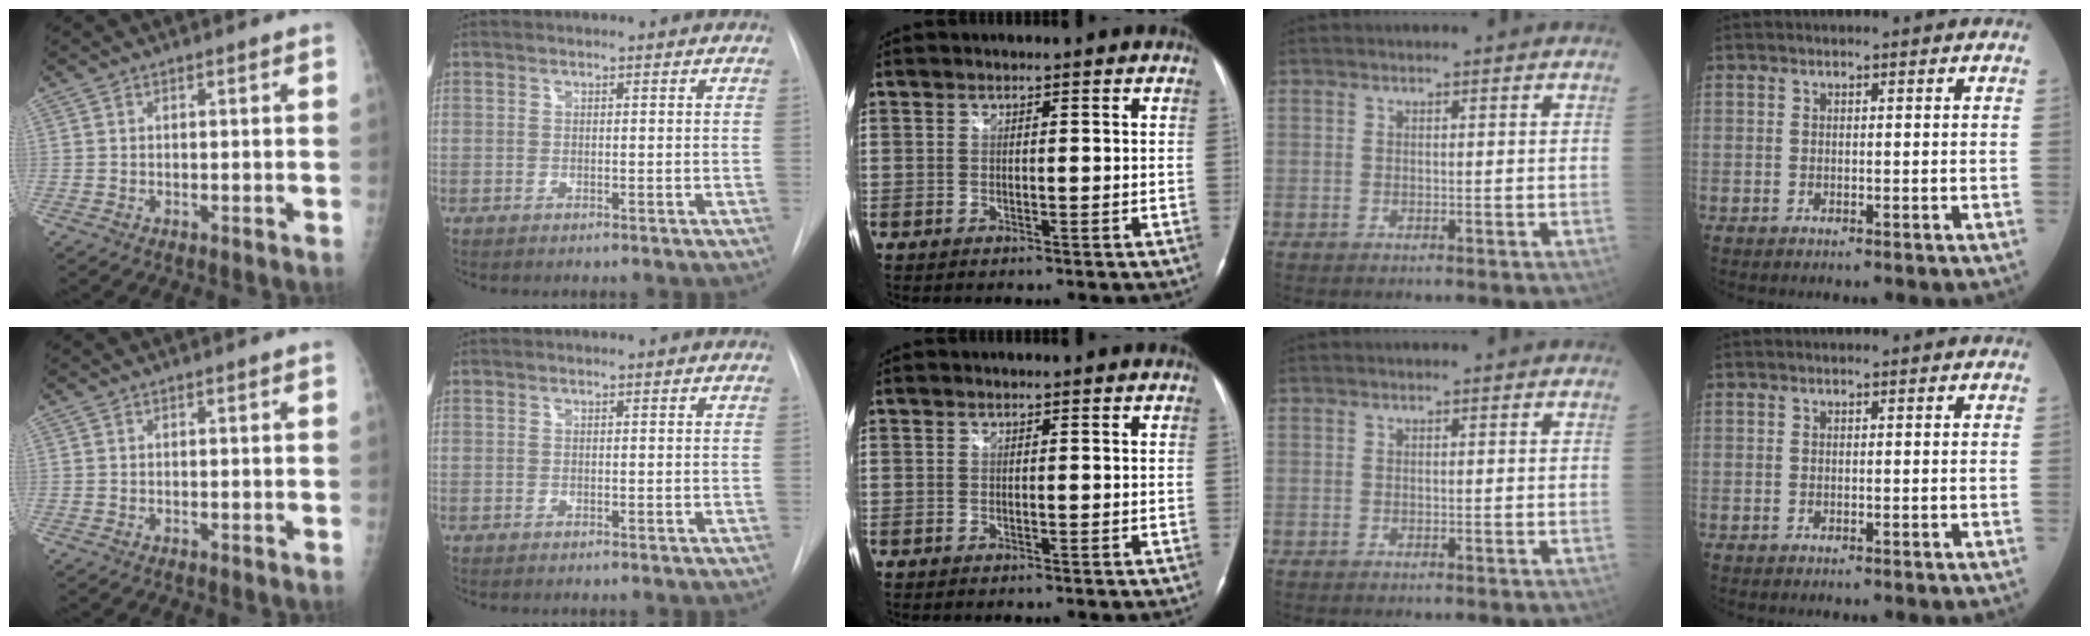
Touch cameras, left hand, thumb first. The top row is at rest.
{}